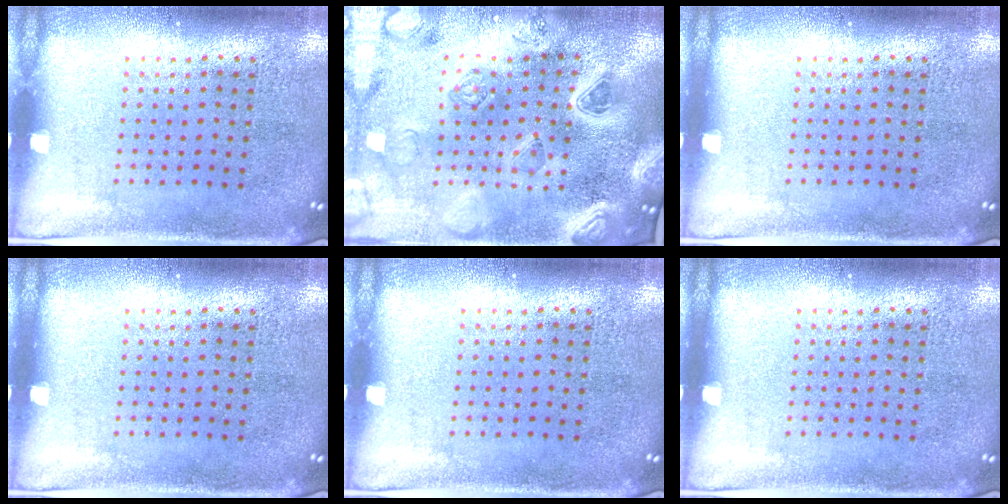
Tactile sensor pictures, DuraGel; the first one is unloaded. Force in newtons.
{"total": 4.6, "press": 4.0, "slide": 2.3}
{"total": 0.0}
{"total": 0.0}
{"total": 0.0}
{"total": 0.0}